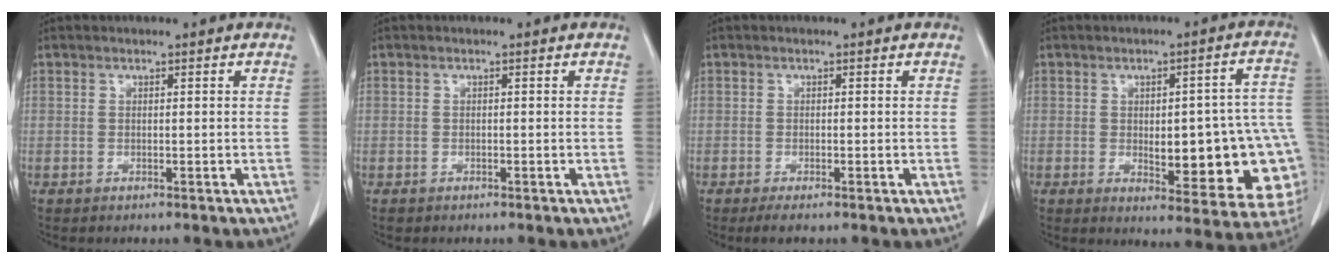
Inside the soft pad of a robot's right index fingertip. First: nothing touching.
{"total": 0.6, "force": [-0.3, 0.5, 0.0], "torque": [0.000, 0.005, -0.004]}
{"total": 1.7, "force": [-0.9, 0.6, 1.3], "torque": [-0.025, -0.002, -0.014]}
{"total": 18.3, "force": [-2.8, 5.8, 17.1], "torque": [-0.135, 0.026, -0.010]}